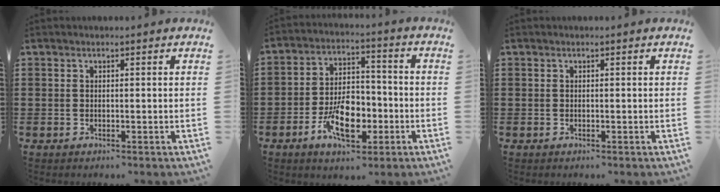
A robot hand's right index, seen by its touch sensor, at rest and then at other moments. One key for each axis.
{"total": 9.6, "fx": -3.5, "fy": 5.3, "fz": 7.2, "tx": -0.127, "ty": -0.001, "tz": -0.063}
{"total": 0.0}